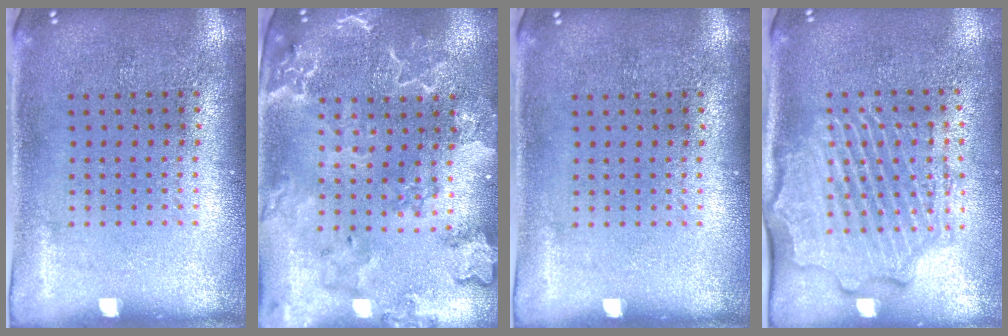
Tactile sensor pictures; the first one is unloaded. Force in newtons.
{"total": 2.6, "press": 2.5, "slide": 0.9}
{"total": 0.0}
{"total": 2.4, "press": 2.2, "slide": 0.9}